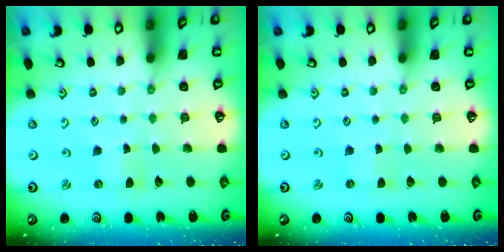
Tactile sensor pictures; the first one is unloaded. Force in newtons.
{"total": 0.0}